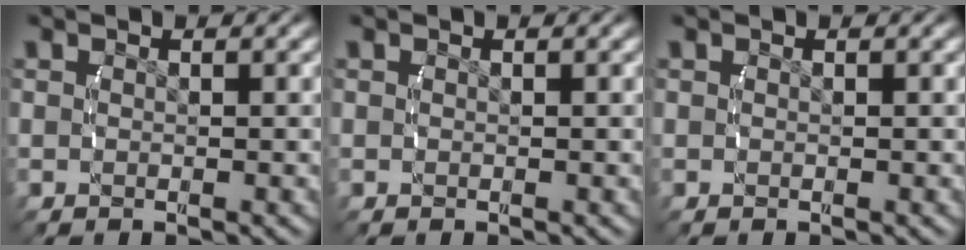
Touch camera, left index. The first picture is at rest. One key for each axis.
{"total": 0.0}
{"total": 0.0}